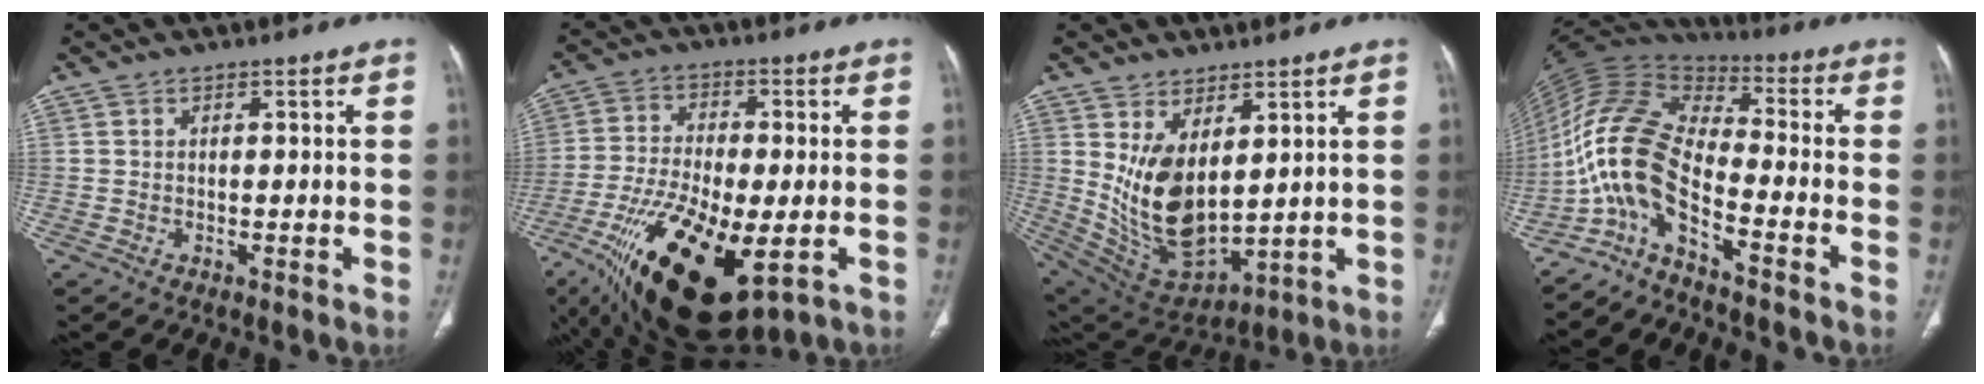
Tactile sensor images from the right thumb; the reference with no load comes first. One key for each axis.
{"total": 21.6, "fx": -8.1, "fy": 8.5, "fz": 18.1, "tx": -0.363, "ty": -0.020, "tz": -0.127}
{"total": 13.6, "fx": 3.5, "fy": 7.3, "fz": 11.0, "tx": -0.192, "ty": -0.030, "tz": 0.098}
{"total": 12.9, "fx": -6.7, "fy": 4.2, "fz": 10.2, "tx": -0.221, "ty": 0.070, "tz": -0.141}